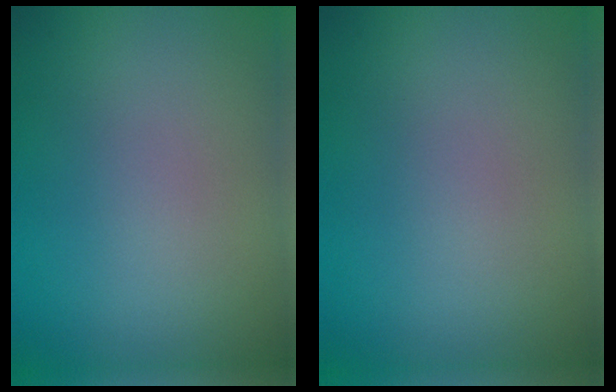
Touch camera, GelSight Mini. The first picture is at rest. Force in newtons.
{"total": 0.0}